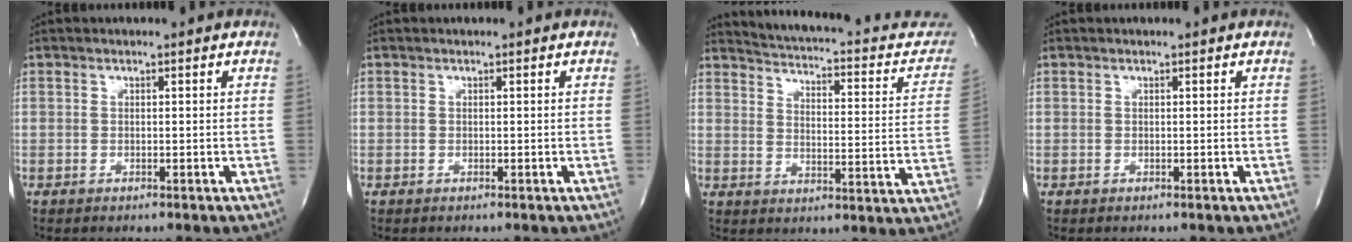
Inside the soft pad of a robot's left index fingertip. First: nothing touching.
{"total": 0.0}
{"total": 18.6, "force": [16.2, 5.1, 7.6], "torque": [-0.088, -0.026, 0.182]}
{"total": 0.0}